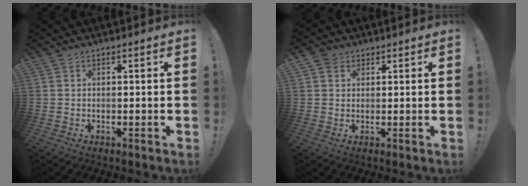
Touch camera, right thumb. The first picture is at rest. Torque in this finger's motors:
{"motor_torque": [-0.12, -0.32, 0.15, 0.12, 0.10]}